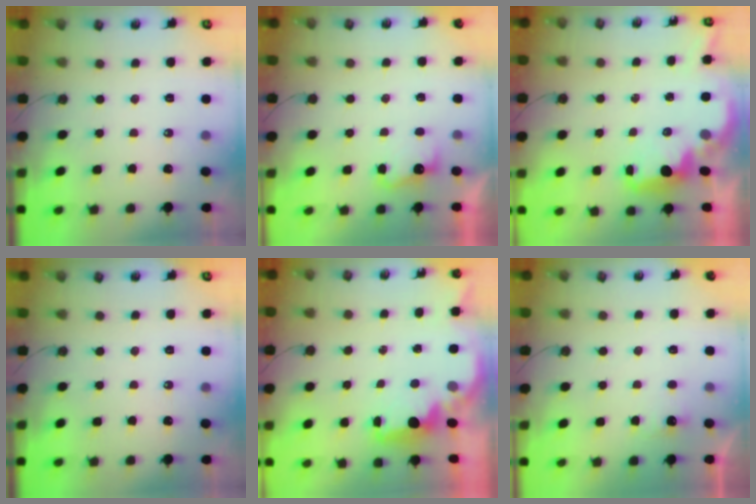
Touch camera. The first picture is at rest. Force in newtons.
{"total": 3.3, "press": 3.1, "slide": 1.0}
{"total": 2.6, "press": 2.6, "slide": 0.4}
{"total": 0.0}
{"total": 2.8, "press": 2.6, "slide": 0.9}
{"total": 2.2, "press": 2.0, "slide": 0.9}